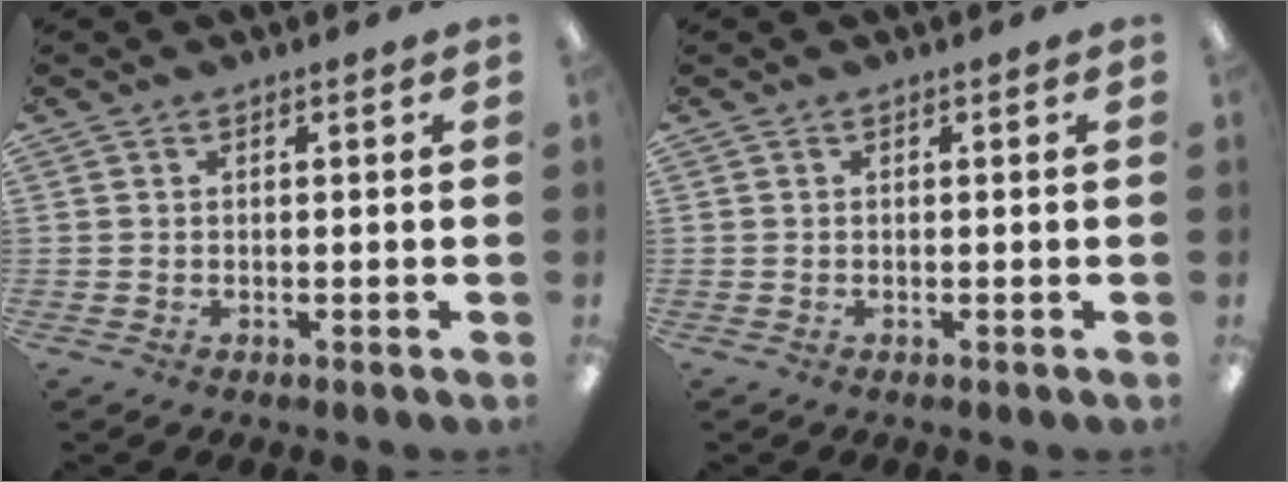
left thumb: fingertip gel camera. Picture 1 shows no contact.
{"total": 0.0}